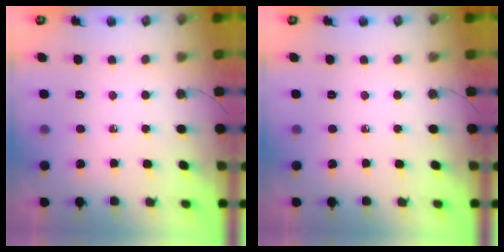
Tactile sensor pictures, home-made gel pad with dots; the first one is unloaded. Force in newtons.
{"total": 0.0}